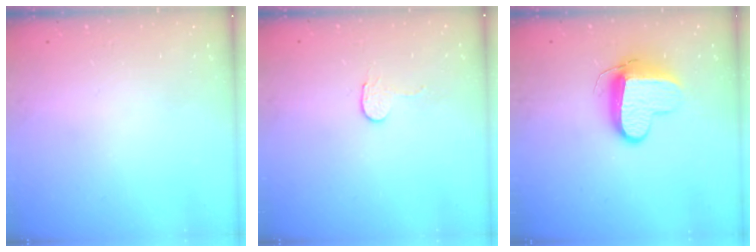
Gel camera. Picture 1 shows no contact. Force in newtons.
{"total": 2.7, "press": 2.7, "slide": 0.2}
{"total": 10.7, "press": 10.6, "slide": 1.1}